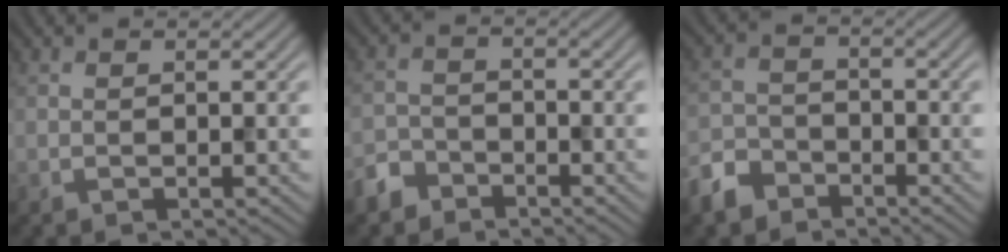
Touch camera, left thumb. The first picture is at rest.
{"total": 3.6, "force": [-2.9, 2.0, 0.8], "torque": [-0.017, 0.000, -0.070]}
{"total": 5.0, "force": [-3.9, 2.8, 1.5], "torque": [-0.040, -0.003, -0.091]}